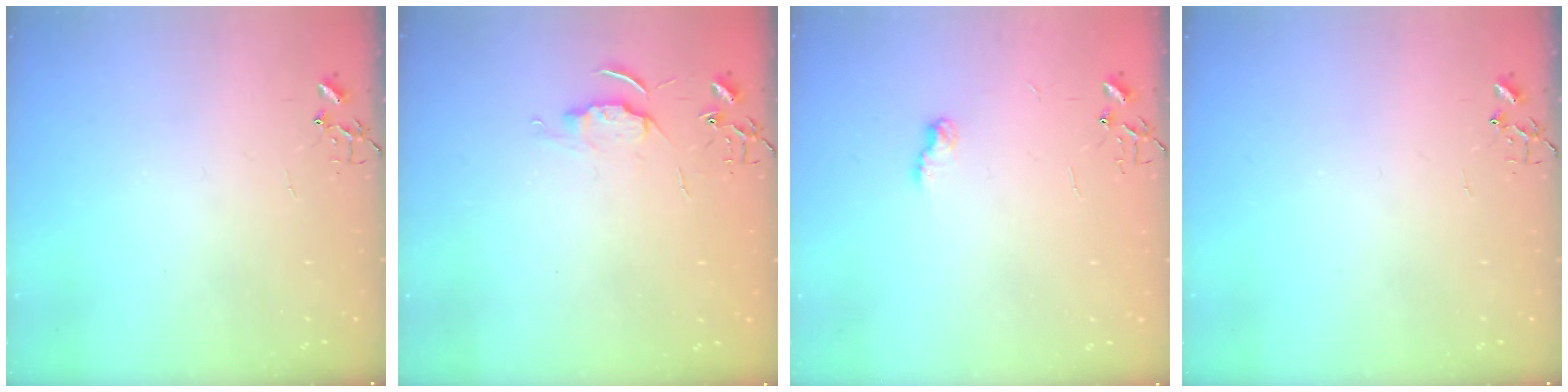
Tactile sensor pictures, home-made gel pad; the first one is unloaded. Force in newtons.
{"total": 6.2, "press": 6.2, "slide": 0.7}
{"total": 6.2, "press": 6.1, "slide": 0.8}
{"total": 0.0}